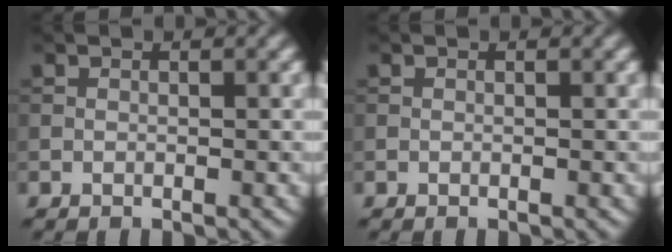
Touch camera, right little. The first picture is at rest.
{"total": 0.0}